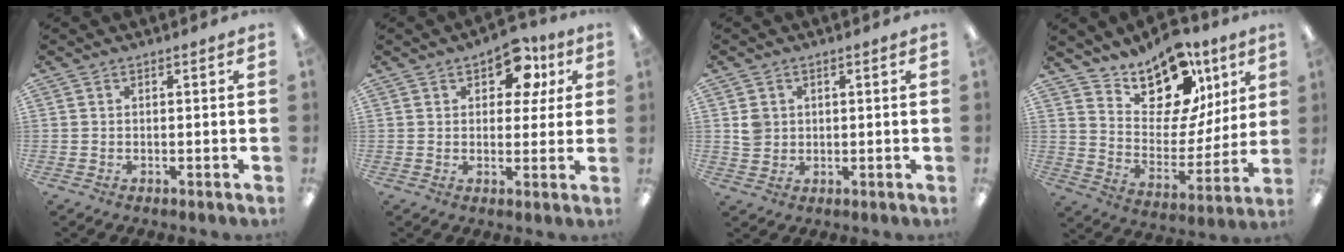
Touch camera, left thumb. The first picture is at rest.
{"total": 10.4, "force": [4.7, 6.3, 6.8], "torque": [-0.080, -0.006, 0.077]}
{"total": 3.4, "force": [0.7, 3.2, 1.0], "torque": [-0.010, -0.001, 0.009]}
{"total": 15.6, "force": [11.7, 8.2, 6.3], "torque": [-0.103, -0.086, 0.212]}